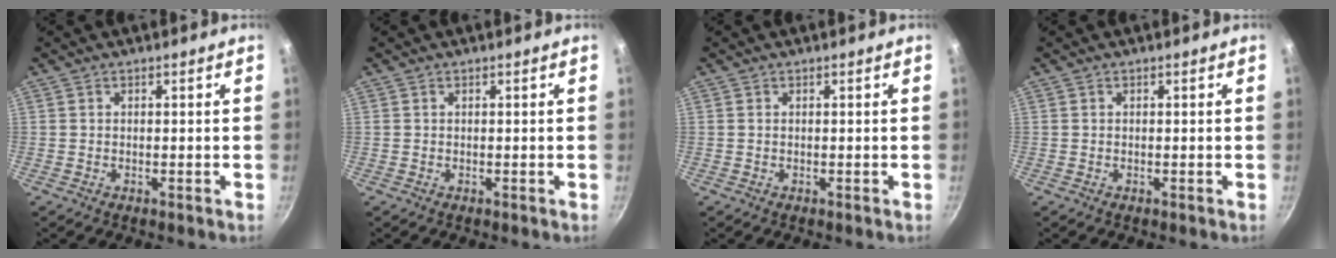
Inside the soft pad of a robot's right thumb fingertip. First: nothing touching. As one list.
[{"total": 0.0}, {"total": 0.0}, {"total": 0.0}]